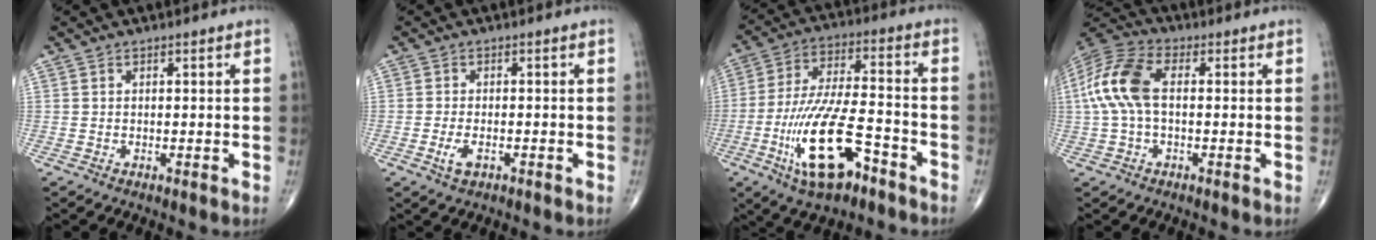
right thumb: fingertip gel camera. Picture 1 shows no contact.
{"total": 3.0, "force": [-1.2, 1.5, 2.3], "torque": [-0.048, 0.001, -0.021]}
{"total": 17.4, "force": [-7.8, 6.3, 14.2], "torque": [-0.278, 0.035, -0.133]}
{"total": 11.7, "force": [0.7, 6.3, 9.8], "torque": [-0.223, 0.031, 0.007]}